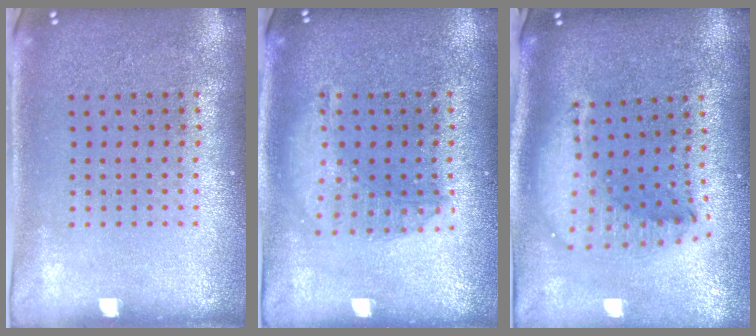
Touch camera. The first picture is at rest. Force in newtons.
{"total": 1.4, "press": 1.3, "slide": 0.3}
{"total": 2.1, "press": 1.7, "slide": 1.3}